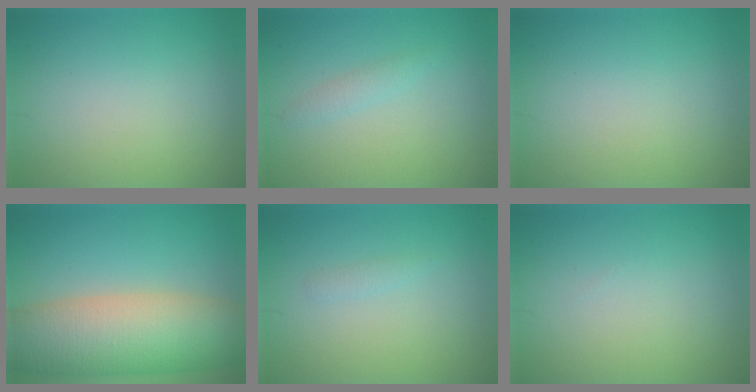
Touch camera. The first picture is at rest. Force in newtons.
{"total": 1.1, "press": 1.1, "slide": 0.0}
{"total": 0.0}
{"total": 12.0, "press": 11.9, "slide": 0.9}
{"total": 0.7, "press": 0.7, "slide": 0.1}
{"total": 0.0}